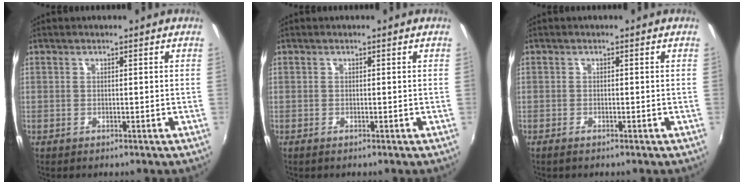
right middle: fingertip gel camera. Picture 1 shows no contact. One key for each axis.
{"total": 0.0}
{"total": 0.8, "fx": -0.6, "fy": 0.2, "fz": 0.4, "tx": -0.008, "ty": -0.003, "tz": -0.014}